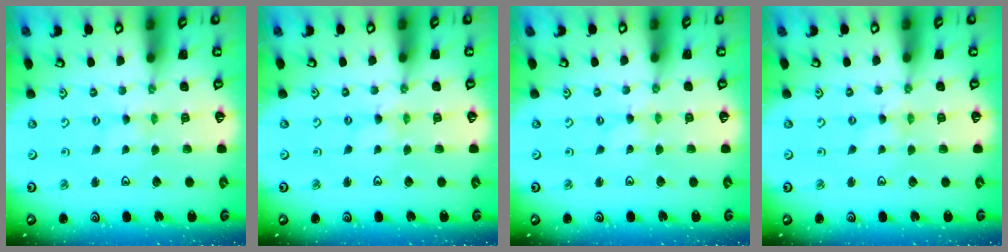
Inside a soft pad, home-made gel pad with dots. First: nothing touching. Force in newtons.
{"total": 0.0}
{"total": 0.0}
{"total": 0.0}